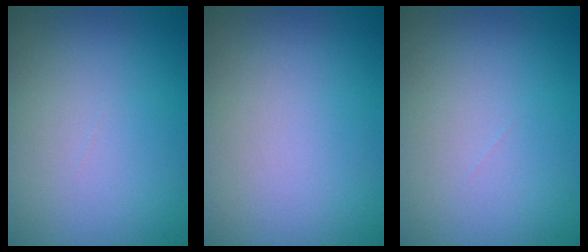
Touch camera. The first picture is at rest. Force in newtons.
{"total": 0.0}
{"total": 0.0}